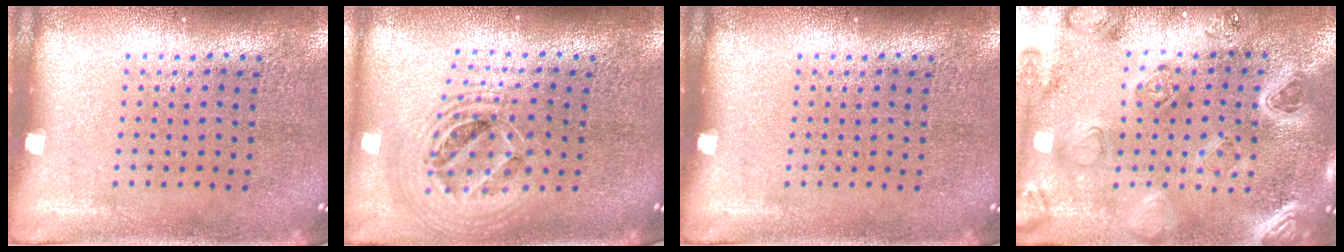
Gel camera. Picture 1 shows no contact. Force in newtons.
{"total": 2.2, "press": 1.7, "slide": 1.4}
{"total": 0.0}
{"total": 2.2, "press": 2.2, "slide": 0.2}